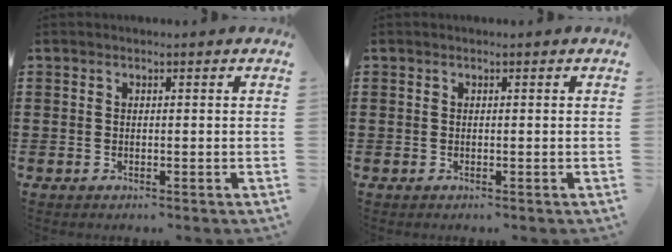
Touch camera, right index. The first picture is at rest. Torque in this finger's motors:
{"motor_torque": [0.02, 0.02, 0.00, 0.00]}